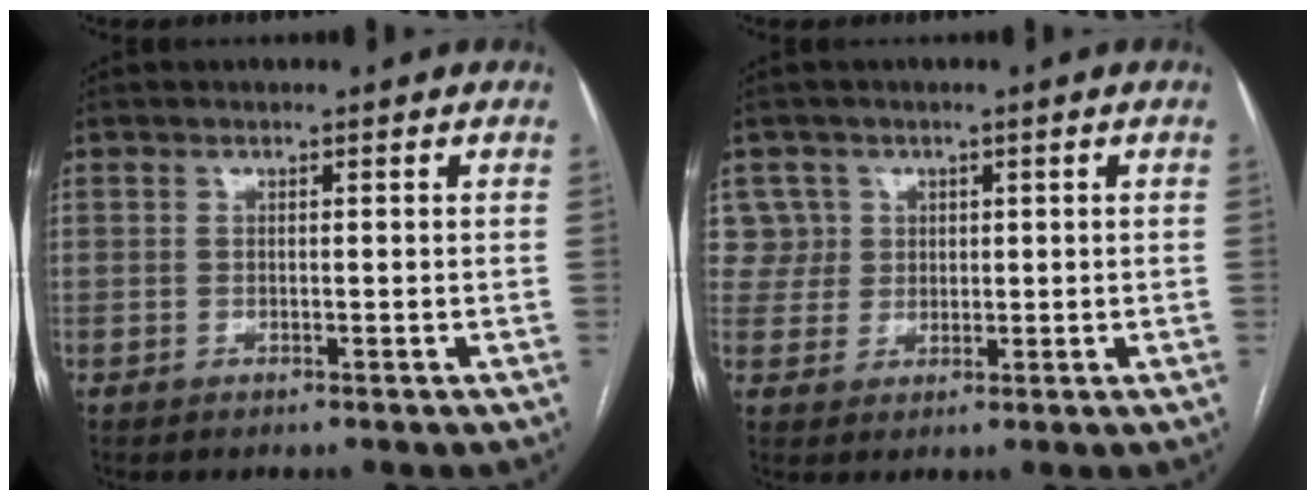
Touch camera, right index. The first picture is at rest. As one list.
[{"total": 4.4, "force": [1.6, 4.1, -0.5], "torque": [0.028, 0.013, 0.031]}]